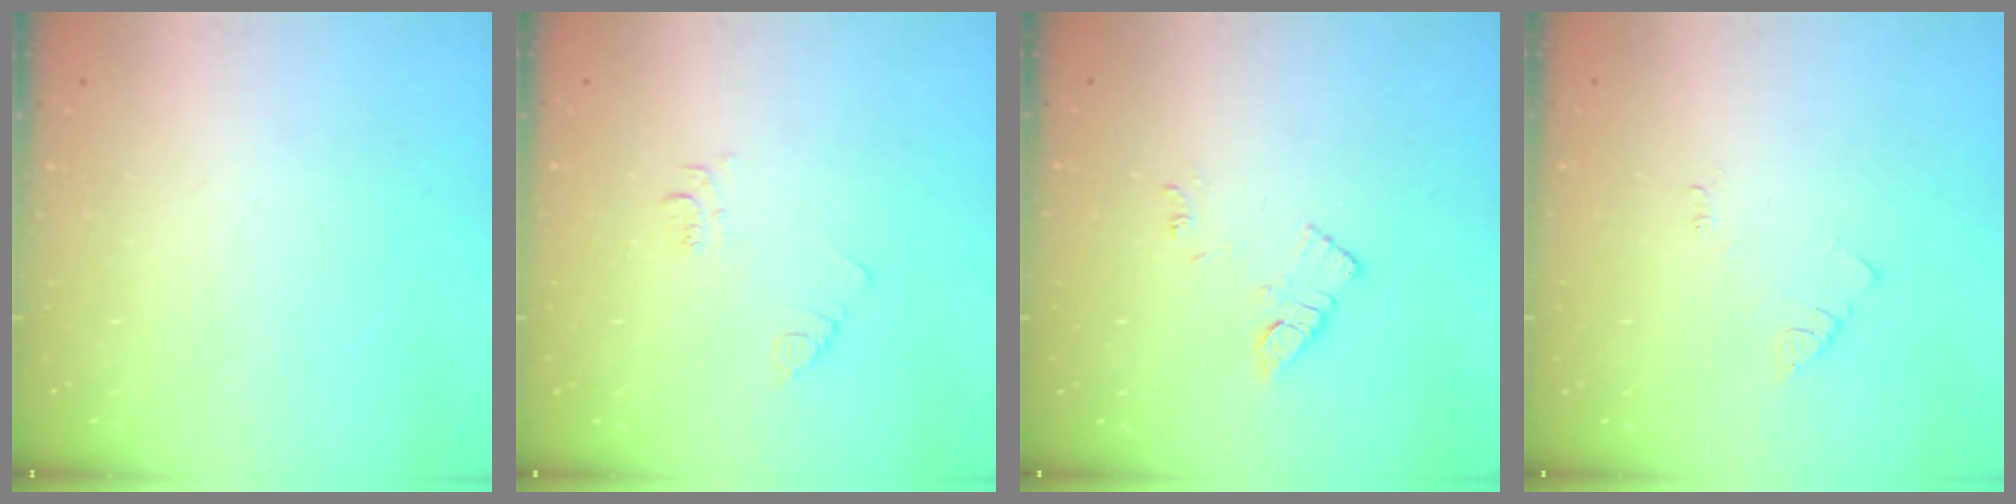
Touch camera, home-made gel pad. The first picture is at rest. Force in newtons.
{"total": 3.6, "press": 3.6, "slide": 0.6}
{"total": 8.3, "press": 8.3, "slide": 0.6}
{"total": 2.7, "press": 2.7, "slide": 0.4}